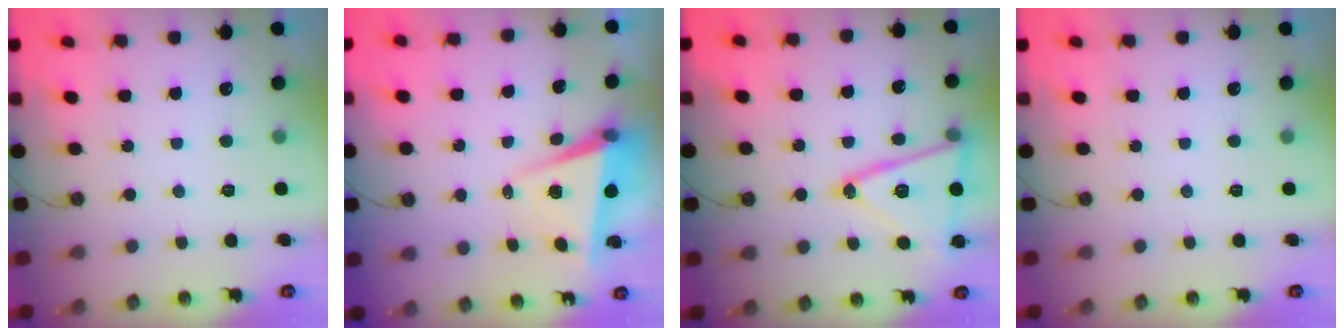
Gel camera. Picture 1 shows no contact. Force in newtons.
{"total": 5.8, "press": 4.6, "slide": 3.6}
{"total": 18.3, "press": 18.0, "slide": 3.6}
{"total": 0.0}